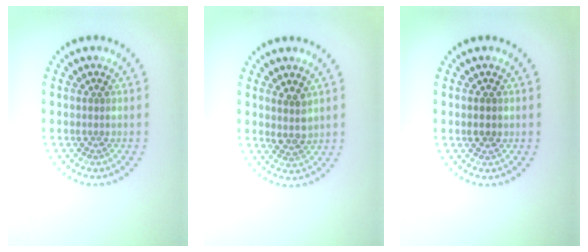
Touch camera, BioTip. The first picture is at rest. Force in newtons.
{"total": 2.0, "press": 1.8, "slide": 1.0}
{"total": 1.9, "press": 1.9, "slide": 0.1}